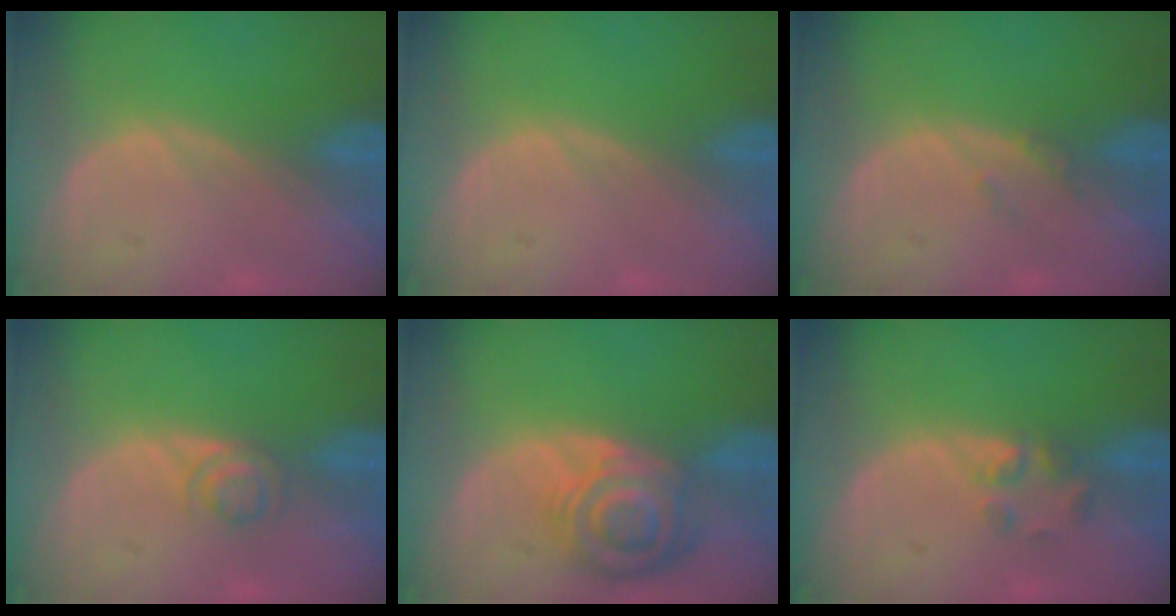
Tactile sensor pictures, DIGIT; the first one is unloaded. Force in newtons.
{"total": 0.0}
{"total": 1.0, "press": 1.0, "slide": 0.2}
{"total": 2.7, "press": 2.7, "slide": 0.2}
{"total": 8.3, "press": 7.3, "slide": 4.0}
{"total": 2.3, "press": 2.2, "slide": 0.8}